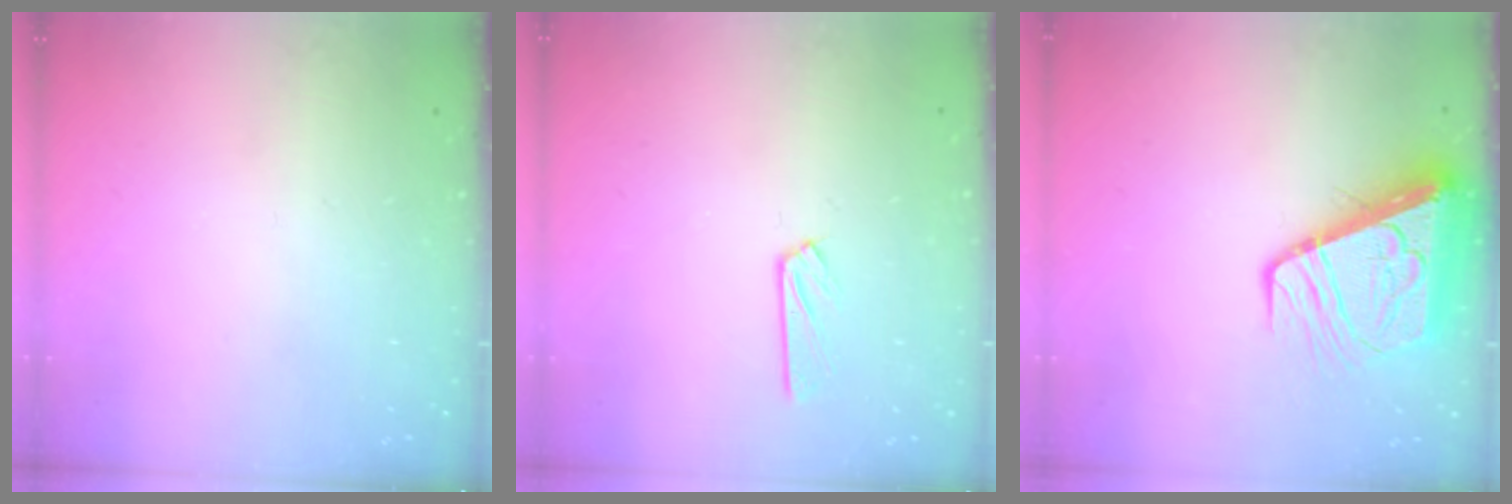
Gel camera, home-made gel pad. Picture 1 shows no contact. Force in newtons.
{"total": 2.6, "press": 2.5, "slide": 0.3}
{"total": 11.4, "press": 11.3, "slide": 1.4}